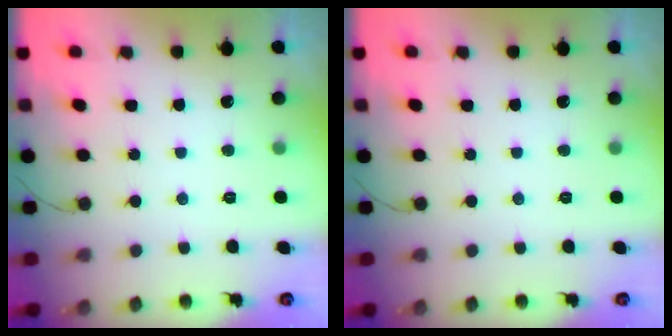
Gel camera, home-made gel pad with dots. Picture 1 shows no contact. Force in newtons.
{"total": 0.0}